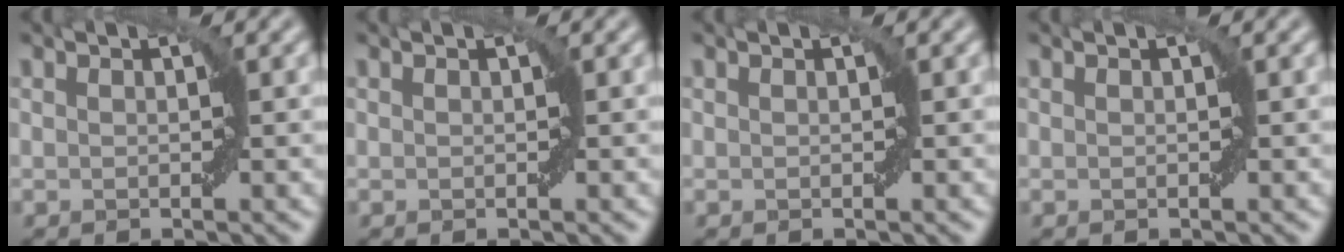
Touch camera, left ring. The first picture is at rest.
{"total": 0.0}
{"total": 0.0}
{"total": 0.0}